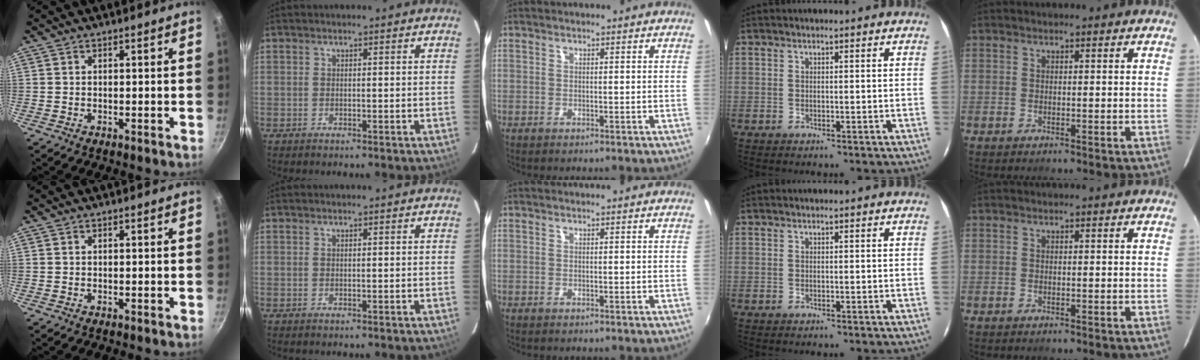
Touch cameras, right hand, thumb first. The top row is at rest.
{}